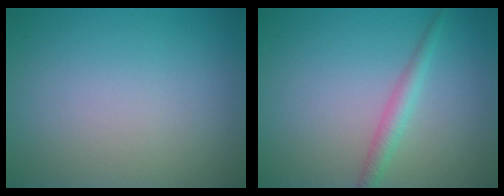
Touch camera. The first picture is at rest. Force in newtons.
{"total": 1.9, "press": 1.9, "slide": 0.1}